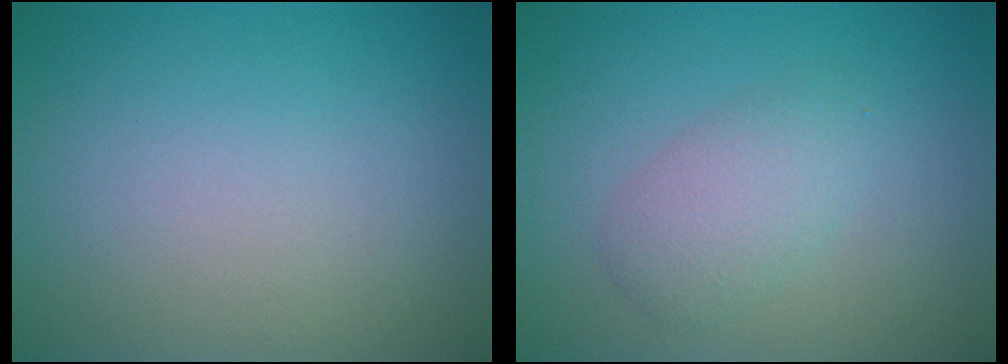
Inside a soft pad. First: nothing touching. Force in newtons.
{"total": 2.7, "press": 2.7, "slide": 0.1}